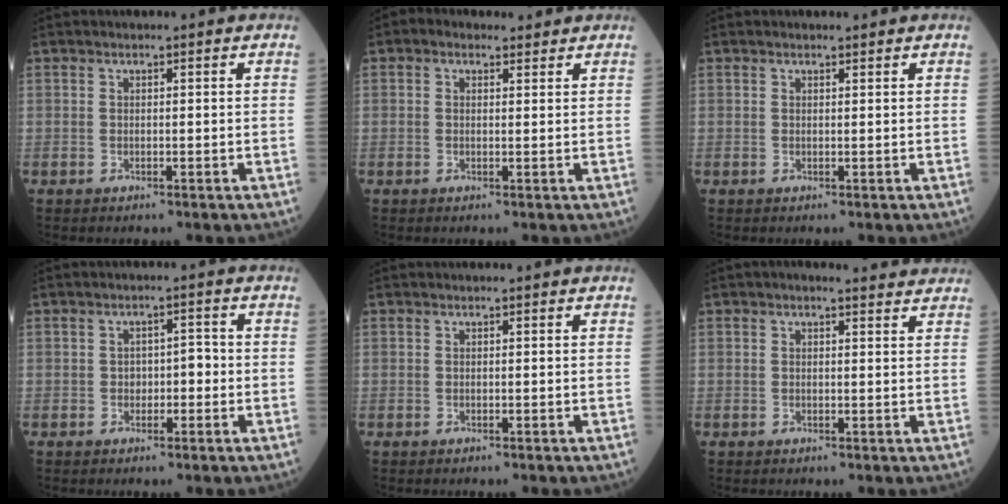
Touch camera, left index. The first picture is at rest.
{"total": 2.4, "force": [1.3, 1.7, 1.0], "torque": [-0.024, 0.017, 0.019]}
{"total": 0.0}
{"total": 2.9, "force": [-1.0, 1.7, 2.1], "torque": [-0.029, 0.011, -0.016]}
{"total": 0.0}
{"total": 3.1, "force": [2.7, 0.9, 1.2], "torque": [-0.020, 0.009, 0.021]}